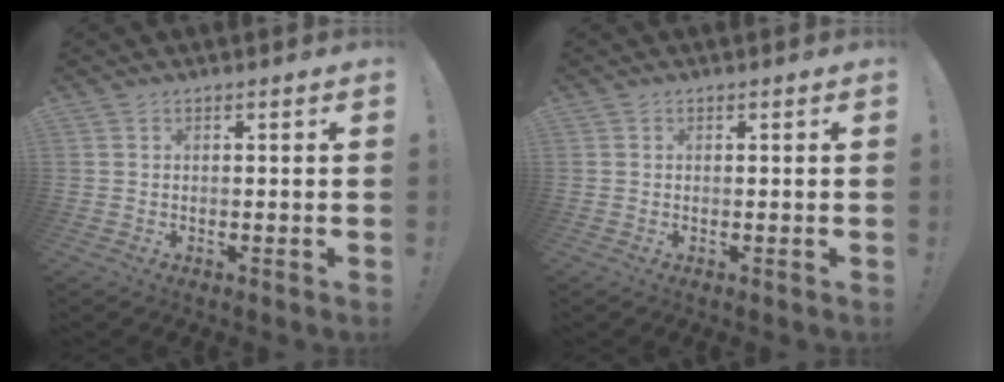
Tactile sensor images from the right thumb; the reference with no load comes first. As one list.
[{"total": 0.0}]